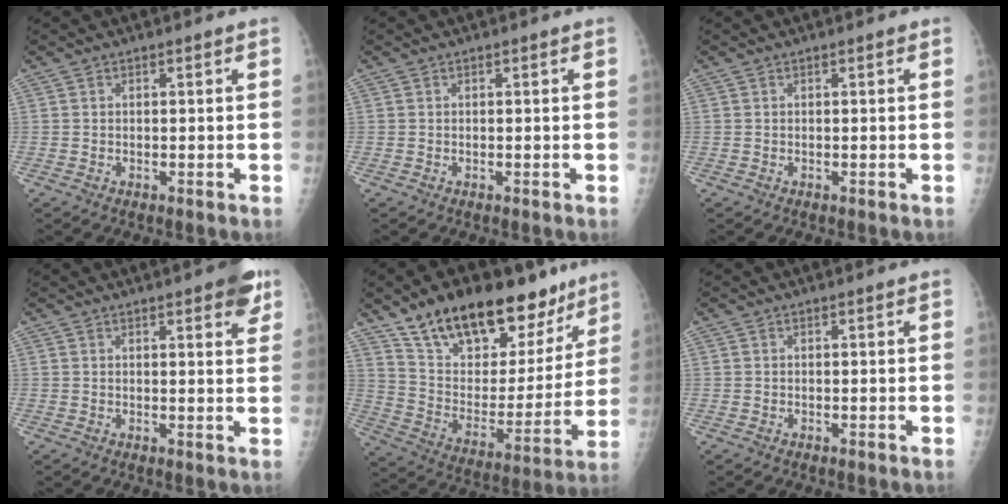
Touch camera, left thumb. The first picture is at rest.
{"total": 0.0}
{"total": 0.0}
{"total": 6.2, "force": [3.6, 1.8, 4.7], "torque": [-0.043, -0.013, 0.040]}
{"total": 26.5, "force": [18.2, 12.4, 14.7], "torque": [-0.186, -0.060, 0.298]}
{"total": 0.0}